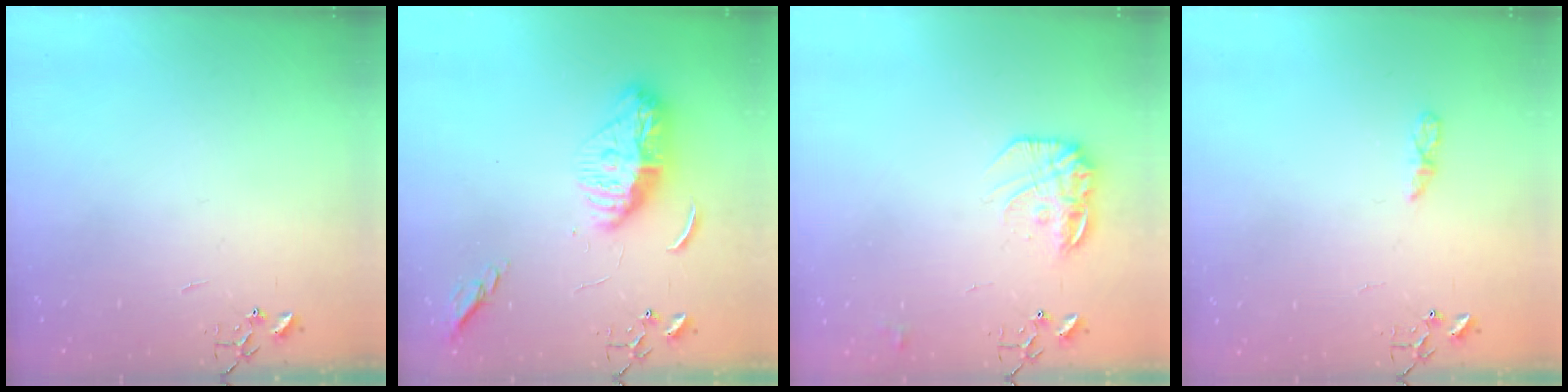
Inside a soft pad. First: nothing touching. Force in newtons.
{"total": 13.7, "press": 13.6, "slide": 1.2}
{"total": 13.6, "press": 13.6, "slide": 0.7}
{"total": 5.3, "press": 5.3, "slide": 0.7}